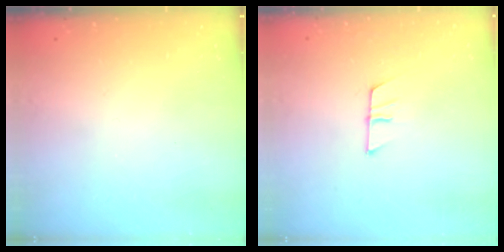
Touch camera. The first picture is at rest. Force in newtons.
{"total": 7.1, "press": 7.1, "slide": 0.6}